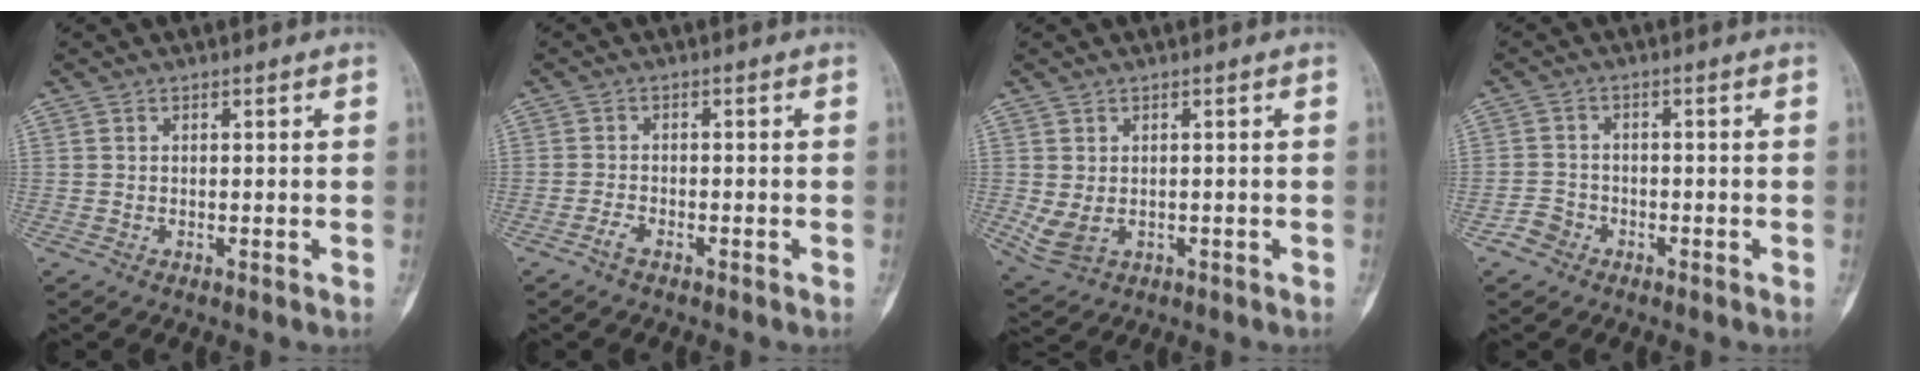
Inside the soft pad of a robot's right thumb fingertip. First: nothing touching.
{"total": 1.8, "force": [-1.4, 0.6, 1.1], "torque": [-0.026, 0.007, -0.028]}
{"total": 4.3, "force": [-0.4, 3.1, 3.0], "torque": [-0.063, -0.004, 0.008]}
{"total": 3.1, "force": [-1.9, 2.4, 0.5], "torque": [0.001, 0.017, -0.040]}